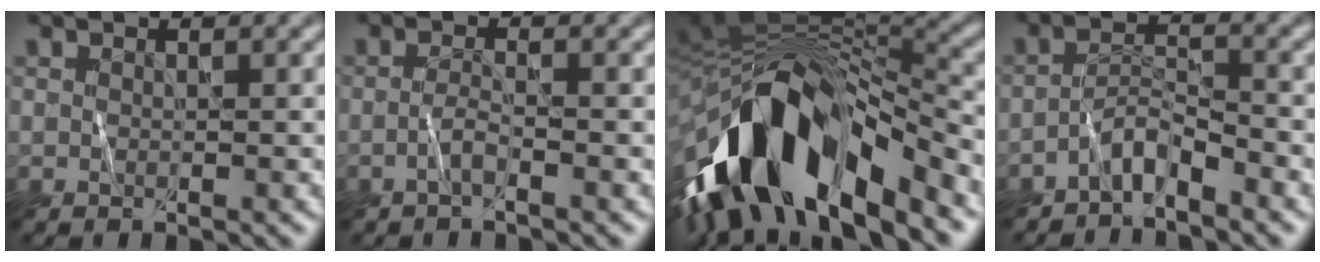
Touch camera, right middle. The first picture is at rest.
{"total": 1.4, "force": [-0.8, 0.1, 1.1], "torque": [-0.019, 0.006, -0.020]}
{"total": 14.6, "force": [-6.6, 6.6, 11.2], "torque": [-0.201, 0.020, -0.107]}
{"total": 2.6, "force": [-2.2, 0.5, 1.3], "torque": [-0.022, 0.014, -0.047]}